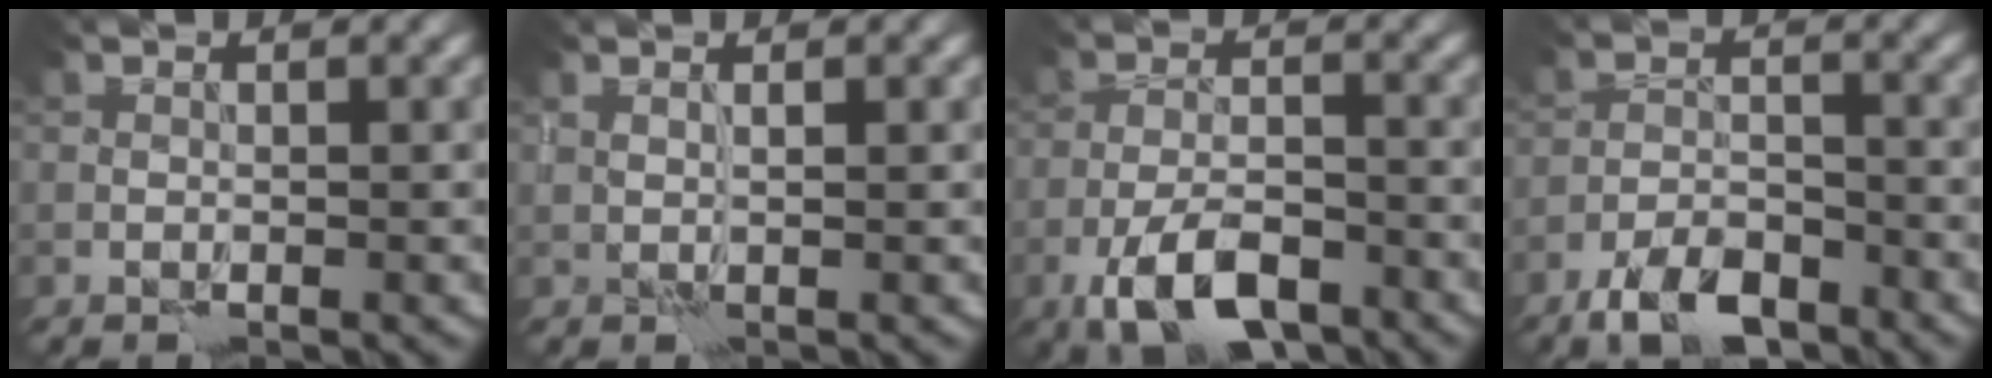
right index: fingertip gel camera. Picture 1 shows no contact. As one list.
[{"total": 0.9, "force": [0.7, -0.1, 0.5], "torque": [-0.010, -0.006, 0.015]}, {"total": 6.6, "force": [-3.9, 2.5, 4.6], "torque": [-0.080, -0.001, -0.075]}, {"total": 5.2, "force": [-3.9, 1.9, 2.9], "torque": [-0.046, -0.004, -0.073]}]